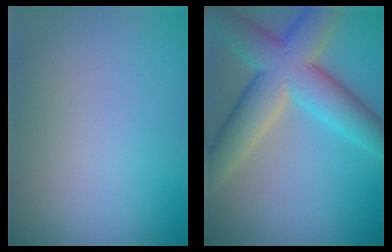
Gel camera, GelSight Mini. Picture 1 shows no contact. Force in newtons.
{"total": 9.1, "press": 9.1, "slide": 0.5}